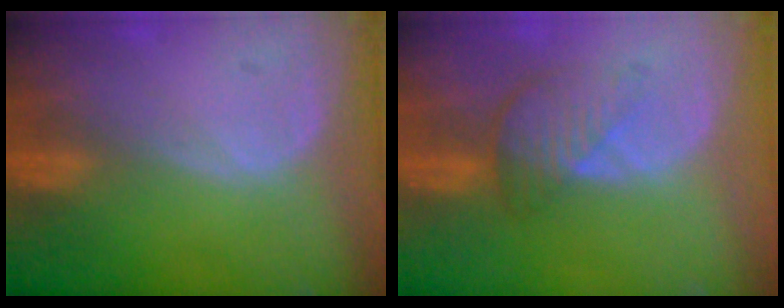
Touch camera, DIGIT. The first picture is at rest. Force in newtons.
{"total": 4.7, "press": 4.2, "slide": 2.1}